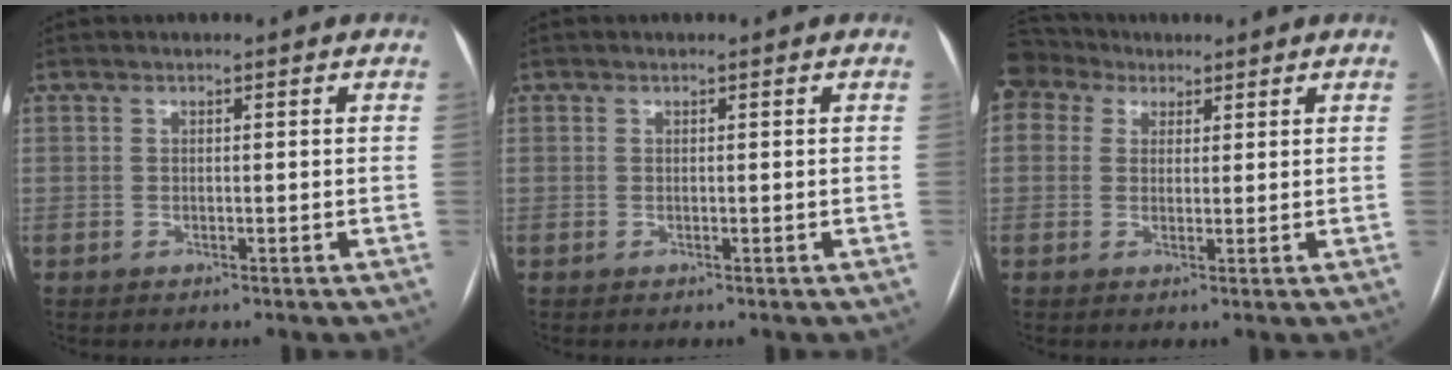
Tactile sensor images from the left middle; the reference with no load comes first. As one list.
[{"total": 0.0}, {"total": 5.7, "force": [3.8, 4.1, 1.3], "torque": [-0.037, 0.038, 0.077]}]